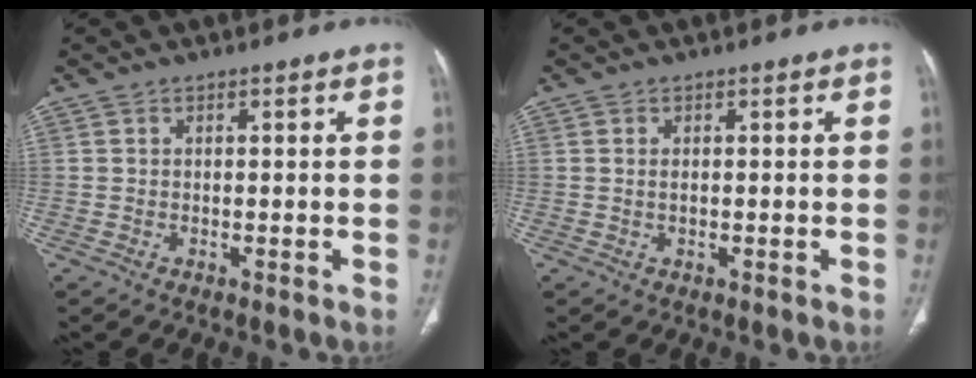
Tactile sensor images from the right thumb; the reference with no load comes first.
{"total": 0.9, "force": [0.1, 0.4, 0.8], "torque": [-0.018, -0.001, 0.004]}